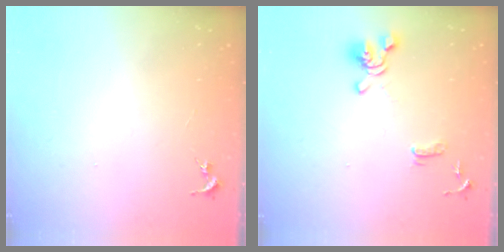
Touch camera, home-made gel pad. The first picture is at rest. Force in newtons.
{"total": 11.5, "press": 11.4, "slide": 1.6}